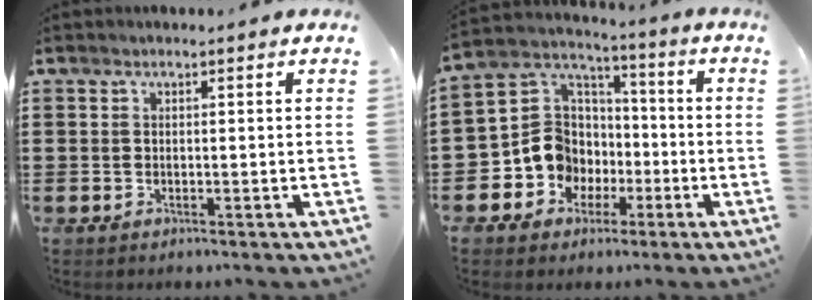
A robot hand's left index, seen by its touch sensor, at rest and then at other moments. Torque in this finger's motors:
{"motor_torque": [1.23, 0.90, 0.56, 0.05]}